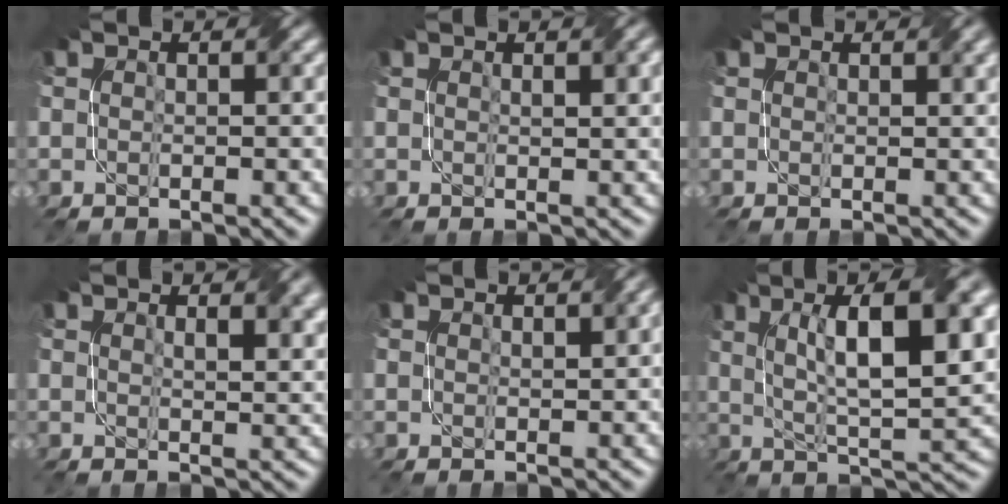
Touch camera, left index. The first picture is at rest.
{"total": 1.8, "force": [0.8, 0.4, 1.6], "torque": [-0.015, 0.001, 0.015]}
{"total": 1.4, "force": [1.2, 0.2, 0.8], "torque": [-0.010, -0.001, 0.019]}
{"total": 3.5, "force": [1.8, 1.3, 2.7], "torque": [-0.026, 0.002, 0.027]}
{"total": 1.1, "force": [0.7, 0.1, 0.9], "torque": [-0.010, 0.001, 0.012]}
{"total": 11.4, "force": [3.1, 3.3, 10.4], "torque": [-0.162, 0.008, 0.054]}